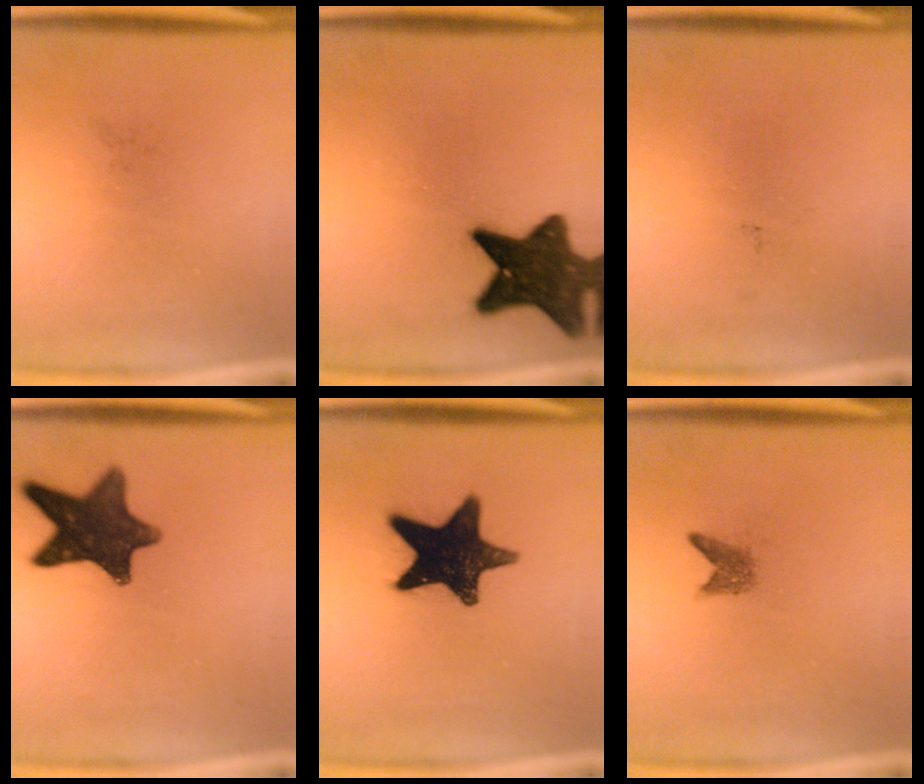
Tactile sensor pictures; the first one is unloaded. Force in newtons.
{"total": 13.8}
{"total": 0.0}
{"total": 12.4}
{"total": 16.8}
{"total": 1.7}